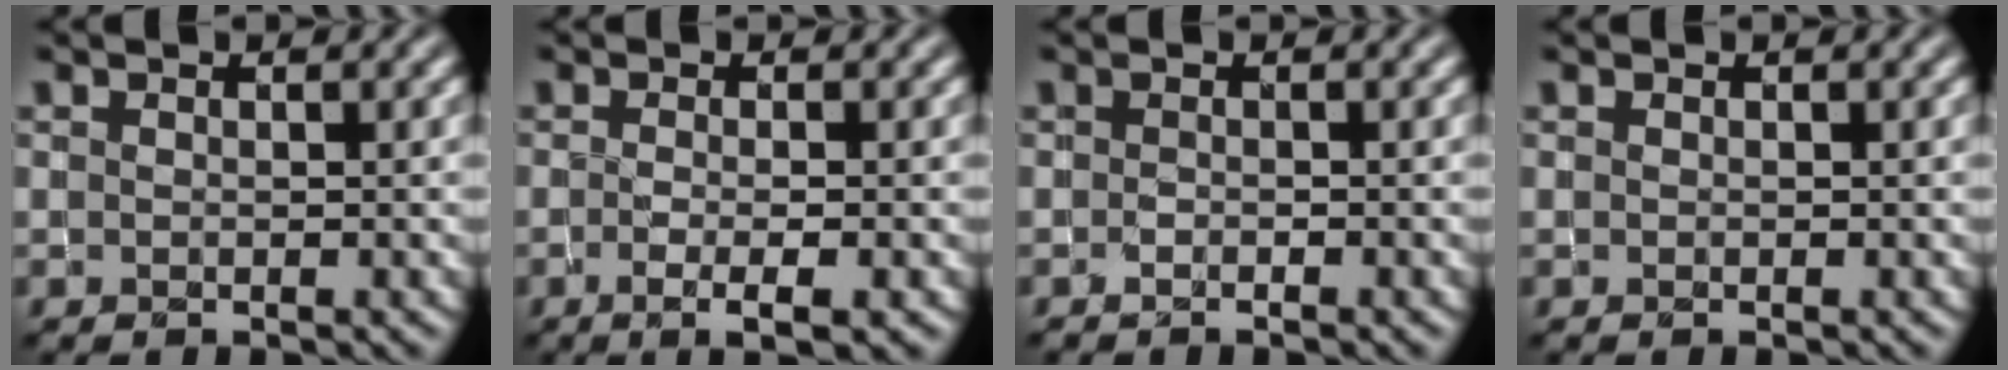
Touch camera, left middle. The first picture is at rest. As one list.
[{"total": 2.5, "force": [-0.8, 0.7, 2.3], "torque": [-0.039, -0.005, -0.013]}, {"total": 0.5, "force": [-0.5, 0.1, 0.1], "torque": [-0.005, -0.001, -0.009]}, {"total": 0.0}]